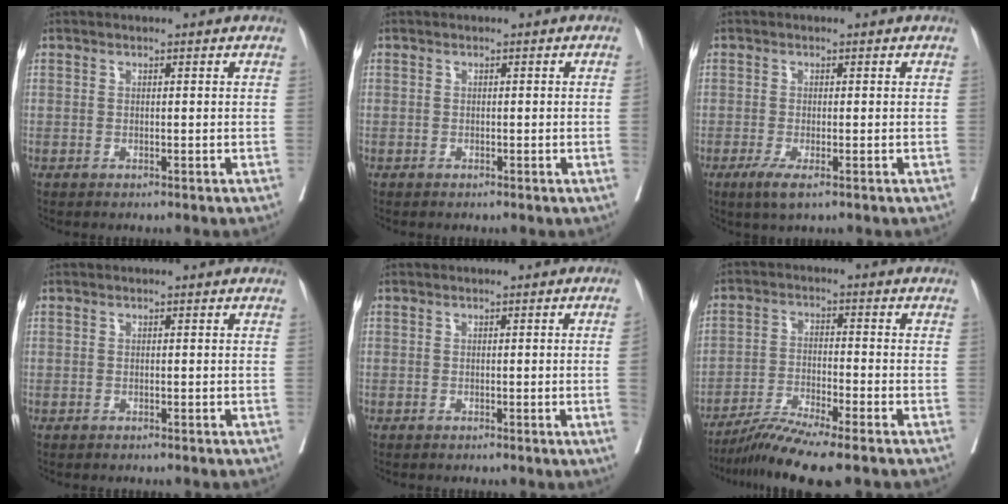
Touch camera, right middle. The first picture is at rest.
{"total": 0.6, "force": [-0.1, -0.2, 0.6], "torque": [-0.002, 0.001, 0.001]}
{"total": 2.9, "force": [-1.6, 0.5, 2.4], "torque": [-0.045, -0.008, -0.026]}
{"total": 0.0}
{"total": 2.3, "force": [-0.3, -1.0, 2.0], "torque": [-0.022, -0.002, -0.002]}
{"total": 7.6, "force": [-6.3, -0.8, 4.2], "torque": [-0.081, -0.029, -0.117]}